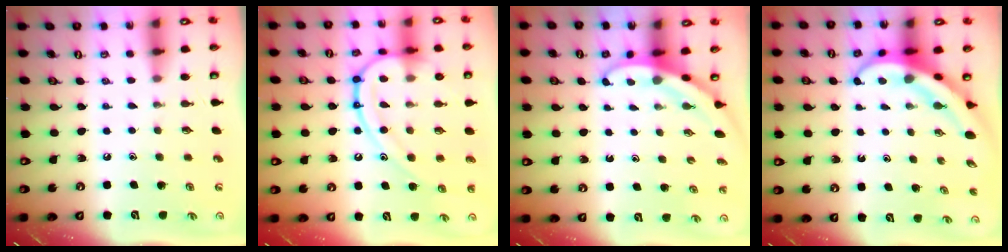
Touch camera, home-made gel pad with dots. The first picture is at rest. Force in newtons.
{"total": 15.6, "press": 15.6, "slide": 0.9}
{"total": 3.1, "press": 3.1, "slide": 0.1}
{"total": 7.0, "press": 6.9, "slide": 0.7}